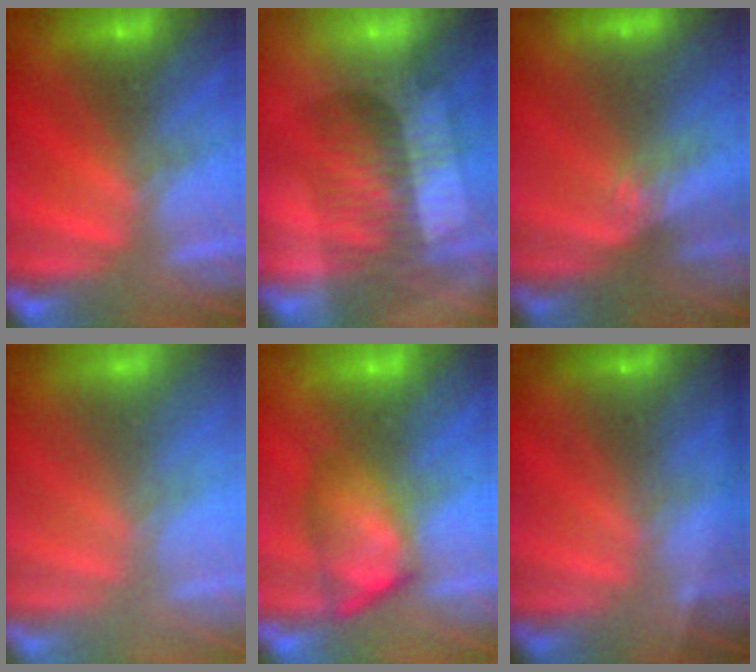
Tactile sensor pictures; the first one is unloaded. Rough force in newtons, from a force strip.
{"total": 2.9}
{"total": 3.0}
{"total": 8.0}
{"total": 4.6}
{"total": 7.0}